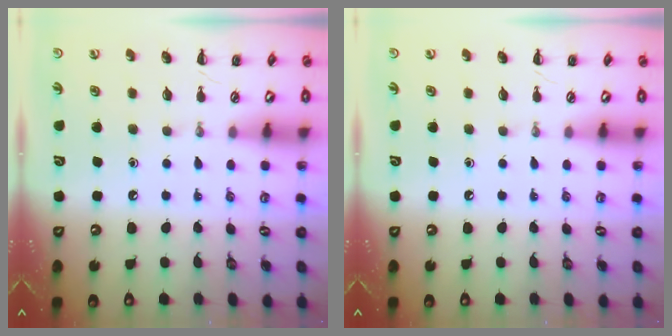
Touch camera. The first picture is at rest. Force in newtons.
{"total": 0.0}